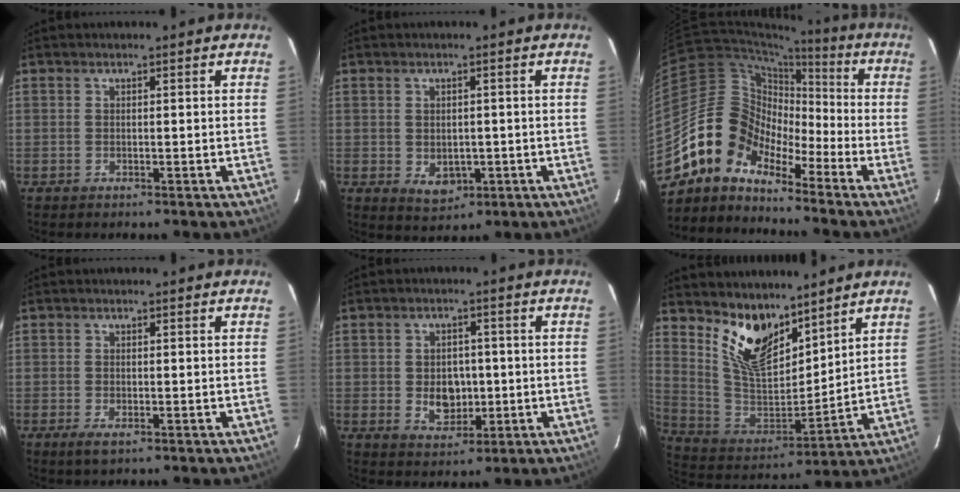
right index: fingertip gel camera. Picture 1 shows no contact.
{"total": 4.7, "force": [-0.8, 3.7, 2.8], "torque": [-0.049, -0.007, -0.002]}
{"total": 11.2, "force": [-8.6, 6.4, 3.2], "torque": [-0.056, 0.037, -0.185]}
{"total": 2.5, "force": [-1.1, 1.1, 2.0], "torque": [-0.039, -0.008, -0.015]}
{"total": 6.5, "force": [-0.7, 4.9, 4.2], "torque": [-0.078, 0.001, -0.001]}
{"total": 13.7, "force": [9.8, 6.2, 7.2], "torque": [-0.146, -0.008, 0.198]}